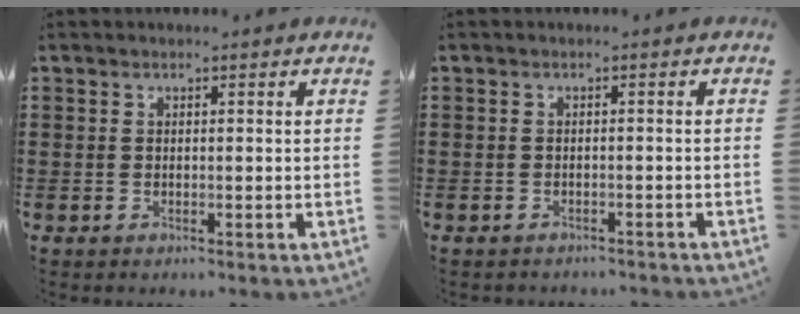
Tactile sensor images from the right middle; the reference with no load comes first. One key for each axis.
{"total": 0.9, "fx": -0.9, "fy": 0.1, "fz": 0.0, "tx": -0.004, "ty": 0.000, "tz": -0.019}